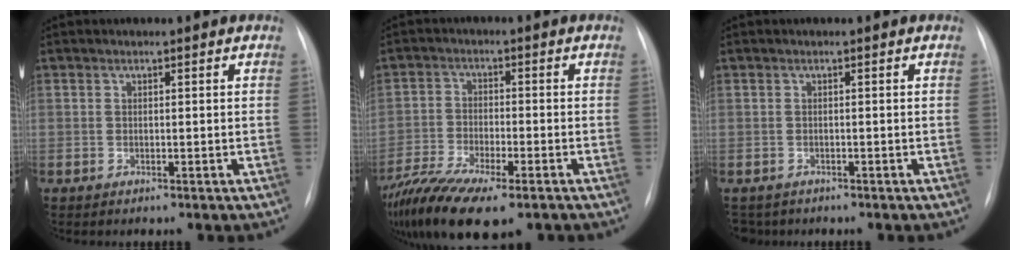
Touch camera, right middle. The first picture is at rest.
{"total": 15.4, "force": [-11.0, 4.6, 9.7], "torque": [-0.198, -0.025, -0.184]}
{"total": 2.6, "force": [-2.1, 1.5, 0.1], "torque": [-0.001, 0.003, -0.030]}